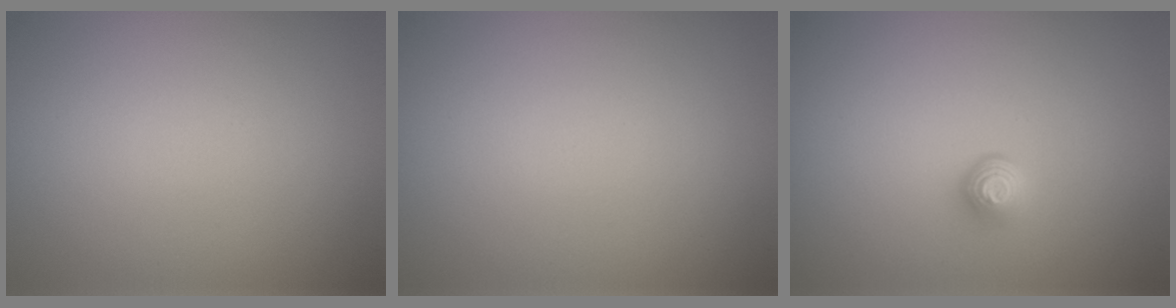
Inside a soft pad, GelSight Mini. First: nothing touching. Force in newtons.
{"total": 0.0}
{"total": 1.5, "press": 1.0, "slide": 1.2}